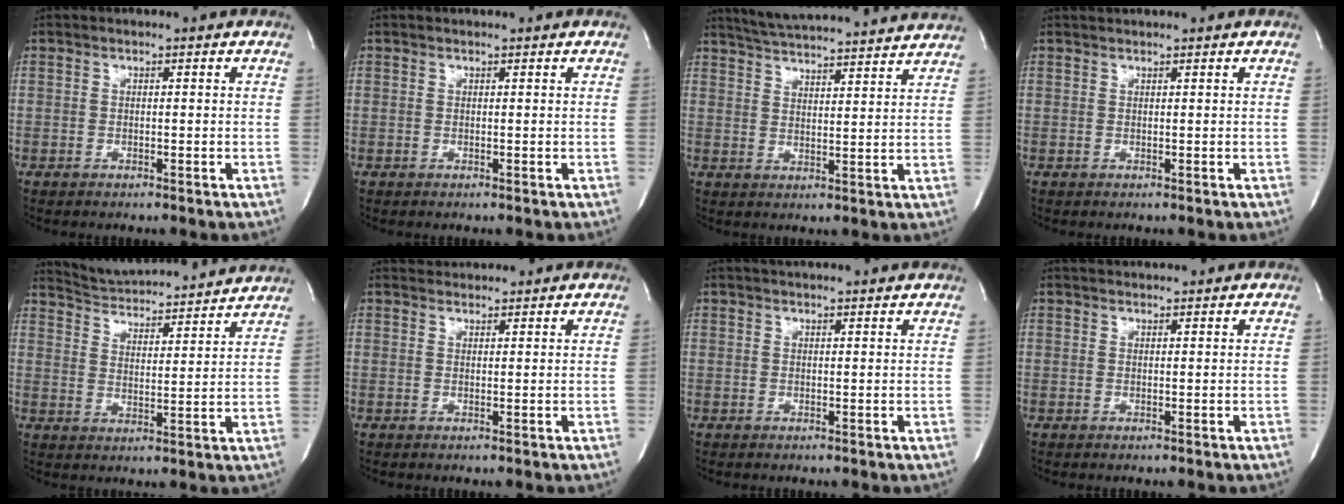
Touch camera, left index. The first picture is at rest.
{"total": 0.0}
{"total": 18.9, "force": [17.8, 0.9, 6.4], "torque": [-0.111, 0.001, 0.241]}
{"total": 1.0, "force": [1.0, -0.2, 0.0], "torque": [0.001, 0.014, 0.023]}
{"total": 15.5, "force": [14.9, 1.5, 3.7], "torque": [-0.064, -0.001, 0.213]}
{"total": 2.4, "force": [2.3, 0.4, -0.4], "torque": [-0.002, 0.019, 0.040]}
{"total": 6.5, "force": [6.1, 0.3, 2.2], "torque": [-0.032, 0.021, 0.066]}
{"total": 3.3, "force": [3.3, 0.4, 0.5], "torque": [-0.010, 0.026, 0.046]}